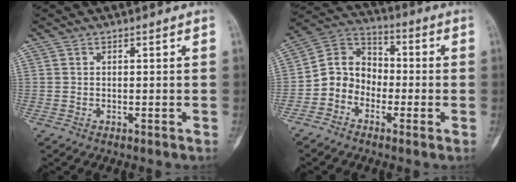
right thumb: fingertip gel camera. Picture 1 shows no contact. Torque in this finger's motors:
{"motor_torque": [0.03, -0.03, 0.68, -0.74, 0.01]}